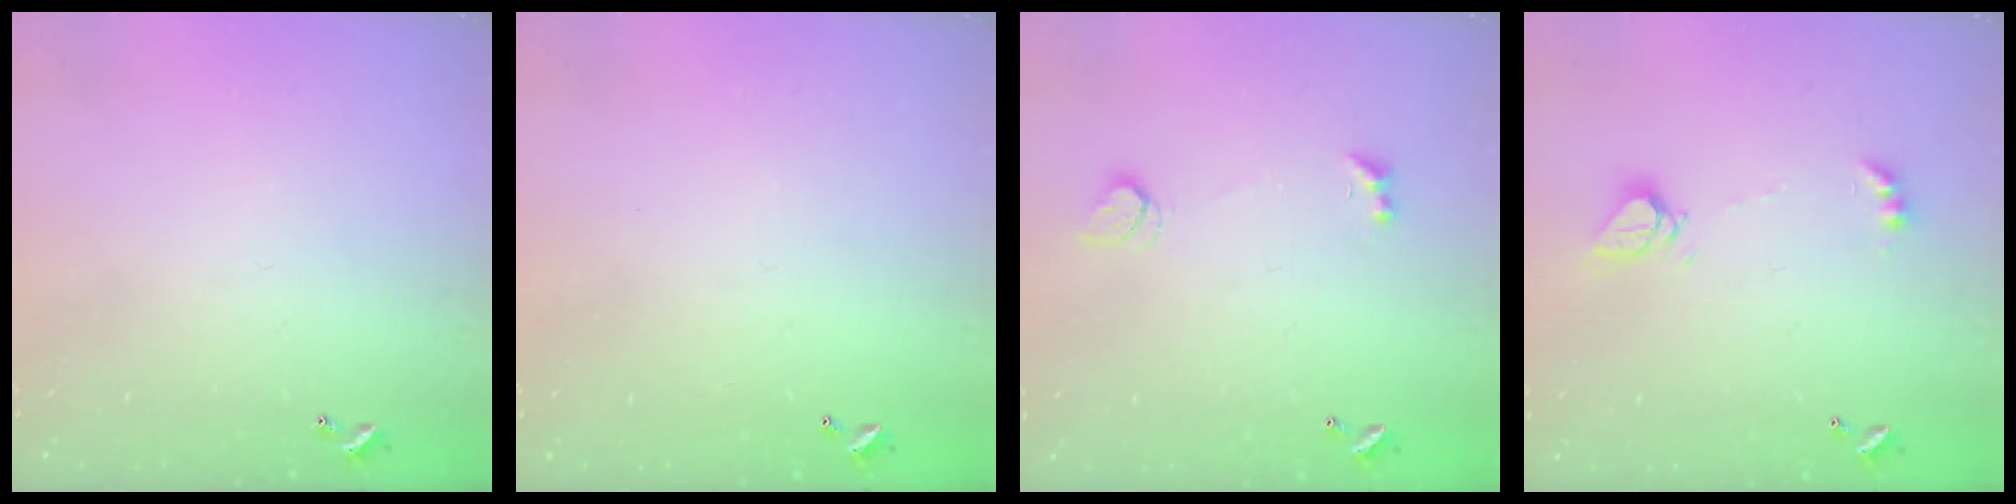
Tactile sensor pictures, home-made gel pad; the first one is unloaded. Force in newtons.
{"total": 2.7, "press": 2.7, "slide": 0.1}
{"total": 2.3, "press": 1.9, "slide": 1.1}
{"total": 6.4, "press": 6.4, "slide": 0.6}